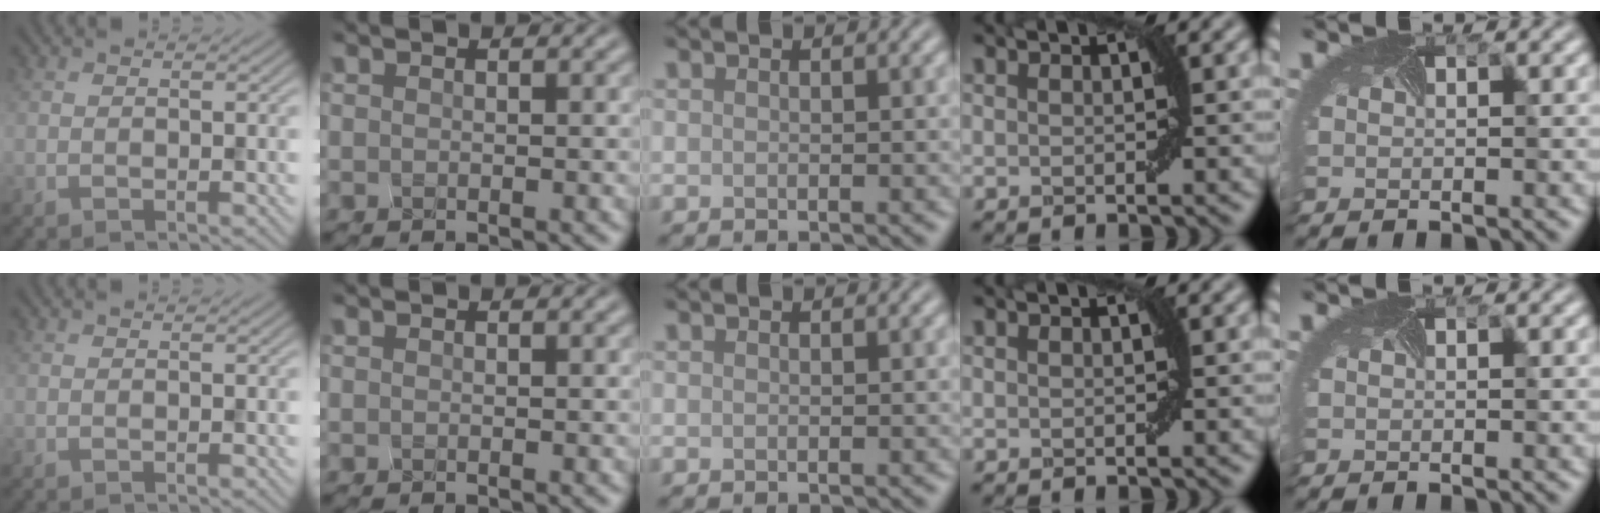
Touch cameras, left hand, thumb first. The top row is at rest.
{}